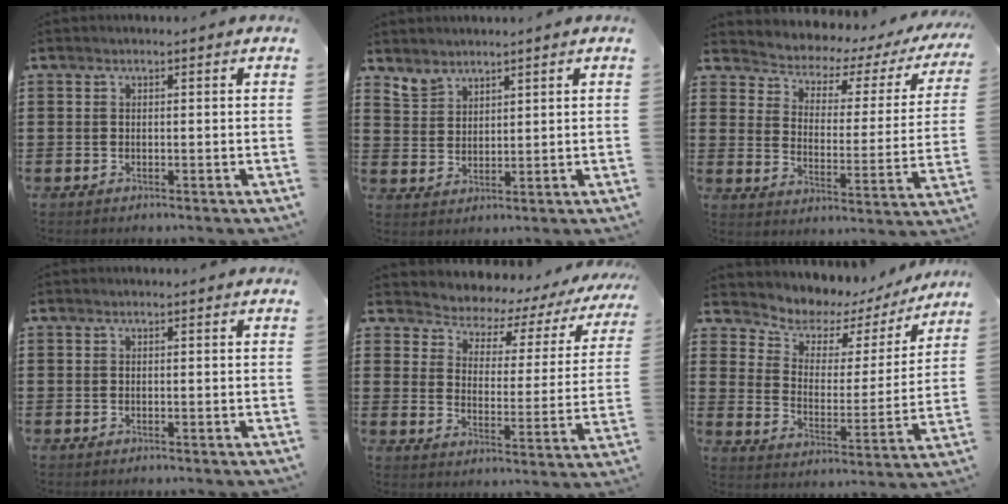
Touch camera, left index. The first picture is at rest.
{"total": 3.2, "force": [2.9, 1.4, 0.0], "torque": [-0.011, -0.001, 0.057]}
{"total": 2.7, "force": [2.2, 1.3, 0.7], "torque": [-0.035, -0.025, 0.026]}
{"total": 0.0}
{"total": 3.2, "force": [3.0, 1.1, 0.2], "torque": [-0.029, -0.032, 0.040]}
{"total": 5.1, "force": [4.4, 2.6, 0.4], "torque": [-0.035, -0.040, 0.070]}